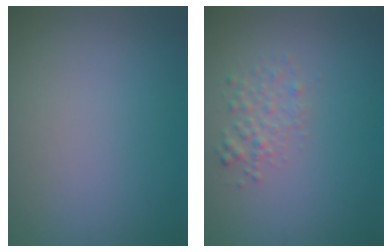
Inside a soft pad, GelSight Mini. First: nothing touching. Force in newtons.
{"total": 1.7, "press": 1.7, "slide": 0.1}